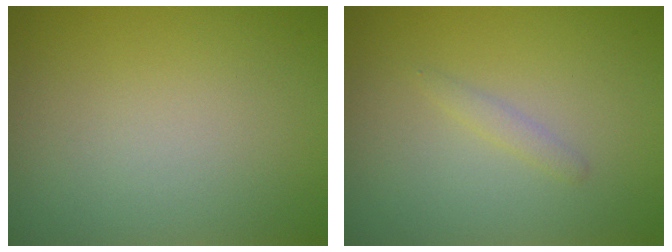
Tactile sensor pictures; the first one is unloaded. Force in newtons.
{"total": 0.9, "press": 0.9, "slide": 0.0}